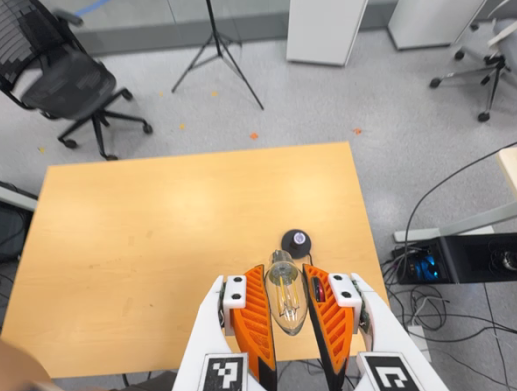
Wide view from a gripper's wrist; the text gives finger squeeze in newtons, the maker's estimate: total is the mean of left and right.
{"total": 12.0, "left": 12.7, "right": 11.2}